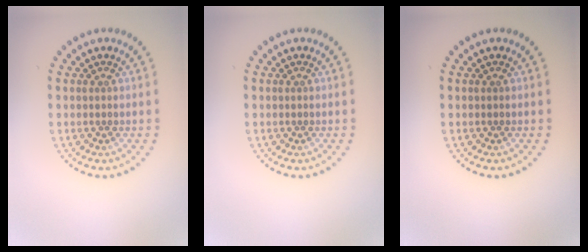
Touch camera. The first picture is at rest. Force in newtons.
{"total": 0.0}
{"total": 0.0}